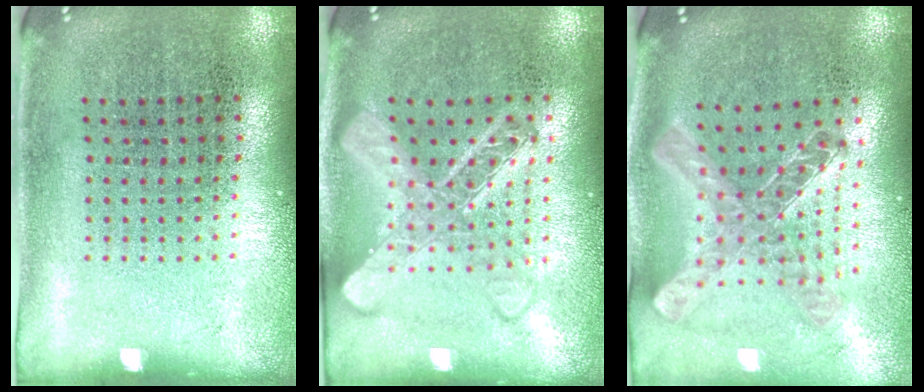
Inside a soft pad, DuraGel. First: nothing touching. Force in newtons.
{"total": 2.9, "press": 2.8, "slide": 0.5}
{"total": 1.2, "press": 1.1, "slide": 0.5}